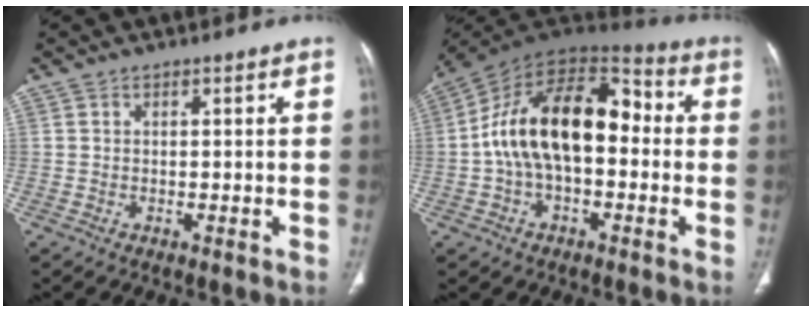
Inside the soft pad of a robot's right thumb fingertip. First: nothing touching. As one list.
[{"total": 19.7, "force": [-0.3, 11.4, 16.0], "torque": [-0.258, 0.051, -0.013]}]